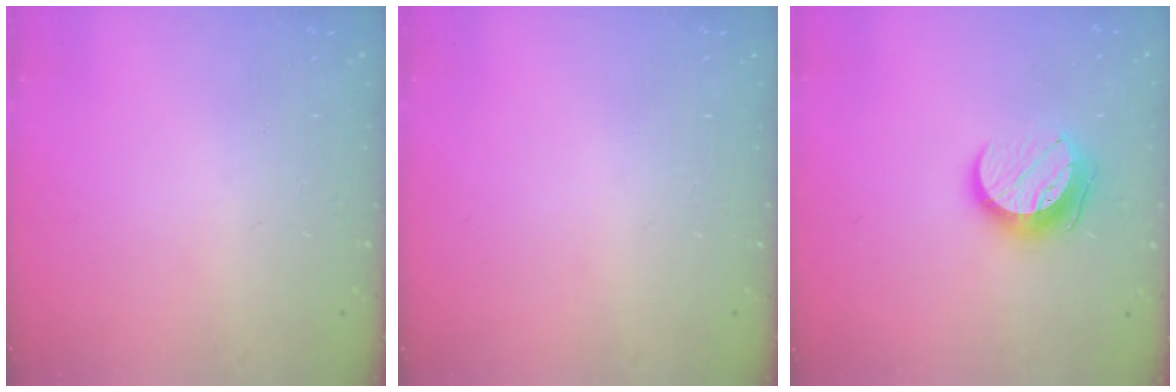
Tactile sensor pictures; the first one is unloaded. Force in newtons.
{"total": 0.0}
{"total": 10.4, "press": 10.3, "slide": 0.7}